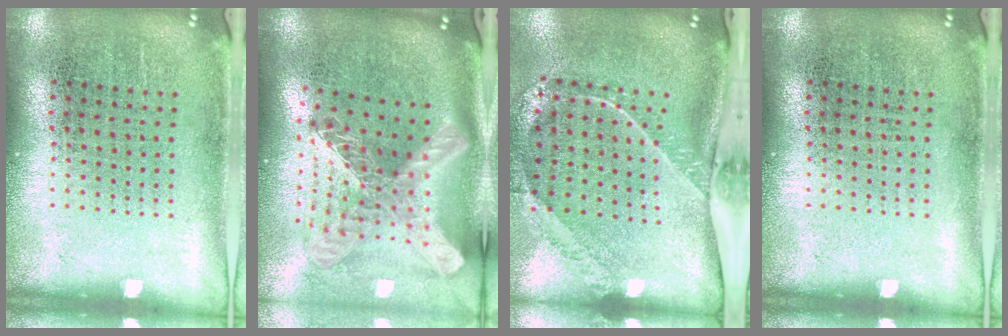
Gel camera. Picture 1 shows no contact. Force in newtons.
{"total": 3.0, "press": 2.1, "slide": 2.1}
{"total": 2.6, "press": 1.7, "slide": 2.0}
{"total": 0.0}